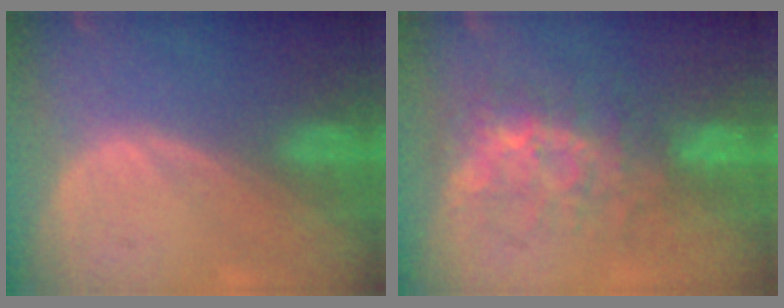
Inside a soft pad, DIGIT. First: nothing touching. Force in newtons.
{"total": 8.4, "press": 7.5, "slide": 3.7}